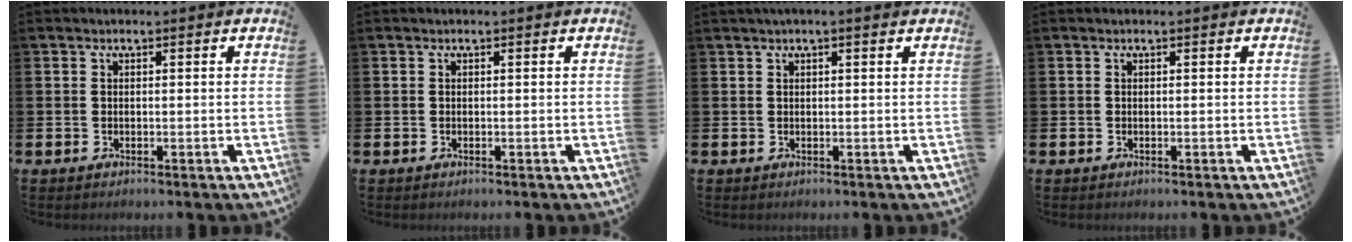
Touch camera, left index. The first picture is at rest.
{"total": 0.0}
{"total": 0.9, "force": [0.7, -0.1, 0.6], "torque": [-0.006, 0.000, 0.012]}
{"total": 0.0}